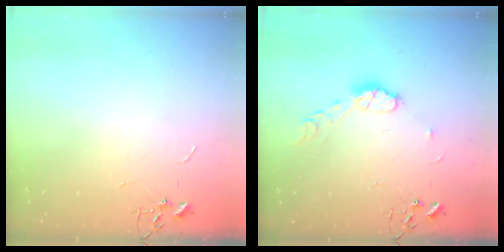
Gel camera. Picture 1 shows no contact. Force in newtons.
{"total": 8.1, "press": 8.1, "slide": 0.6}